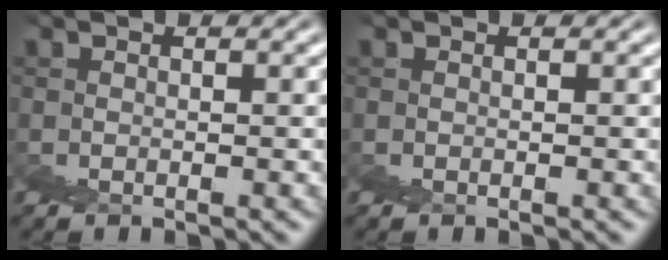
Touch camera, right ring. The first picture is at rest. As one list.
[{"total": 0.0}]